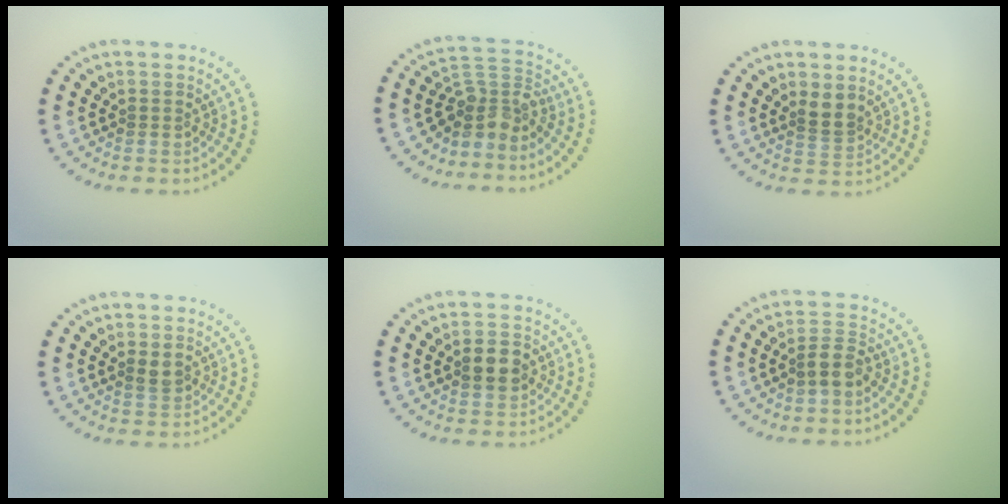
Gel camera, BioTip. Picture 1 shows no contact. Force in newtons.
{"total": 3.7, "press": 2.8, "slide": 2.4}
{"total": 2.2, "press": 1.8, "slide": 1.3}
{"total": 1.3, "press": 1.3, "slide": 0.3}
{"total": 2.9, "press": 2.9, "slide": 0.1}
{"total": 2.2, "press": 2.0, "slide": 1.1}